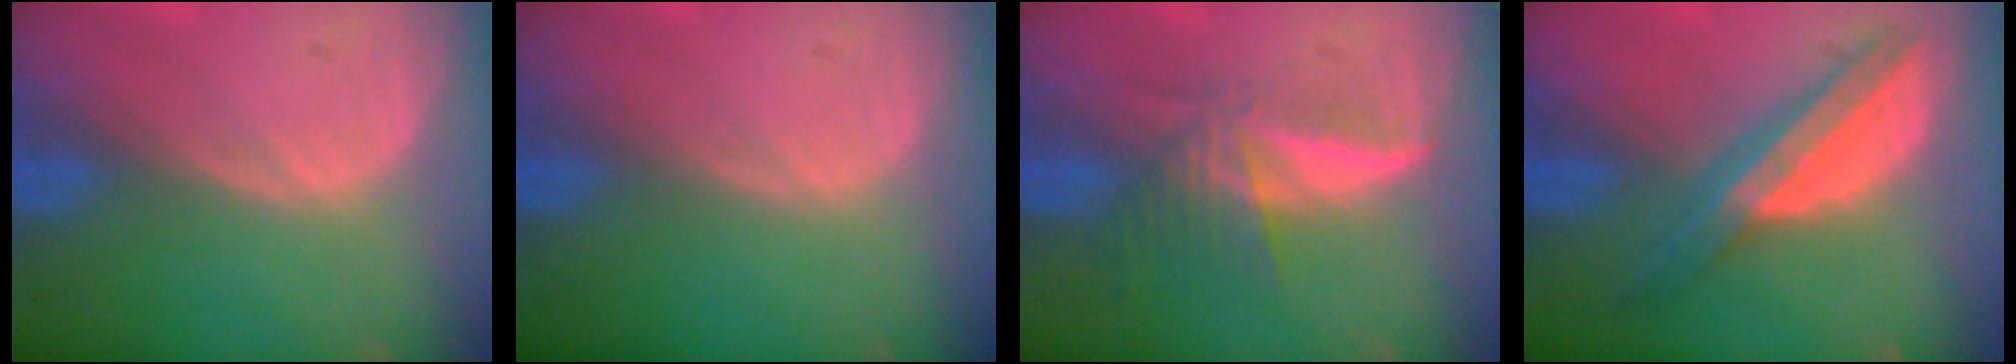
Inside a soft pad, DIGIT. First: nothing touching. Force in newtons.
{"total": 0.0}
{"total": 6.0, "press": 5.3, "slide": 2.8}
{"total": 6.9, "press": 6.9, "slide": 0.2}